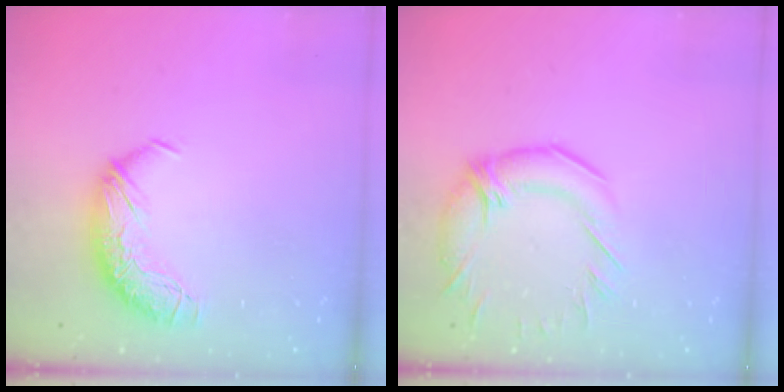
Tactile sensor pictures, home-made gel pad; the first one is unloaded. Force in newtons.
{"total": 3.0, "press": 2.0, "slide": 2.3}